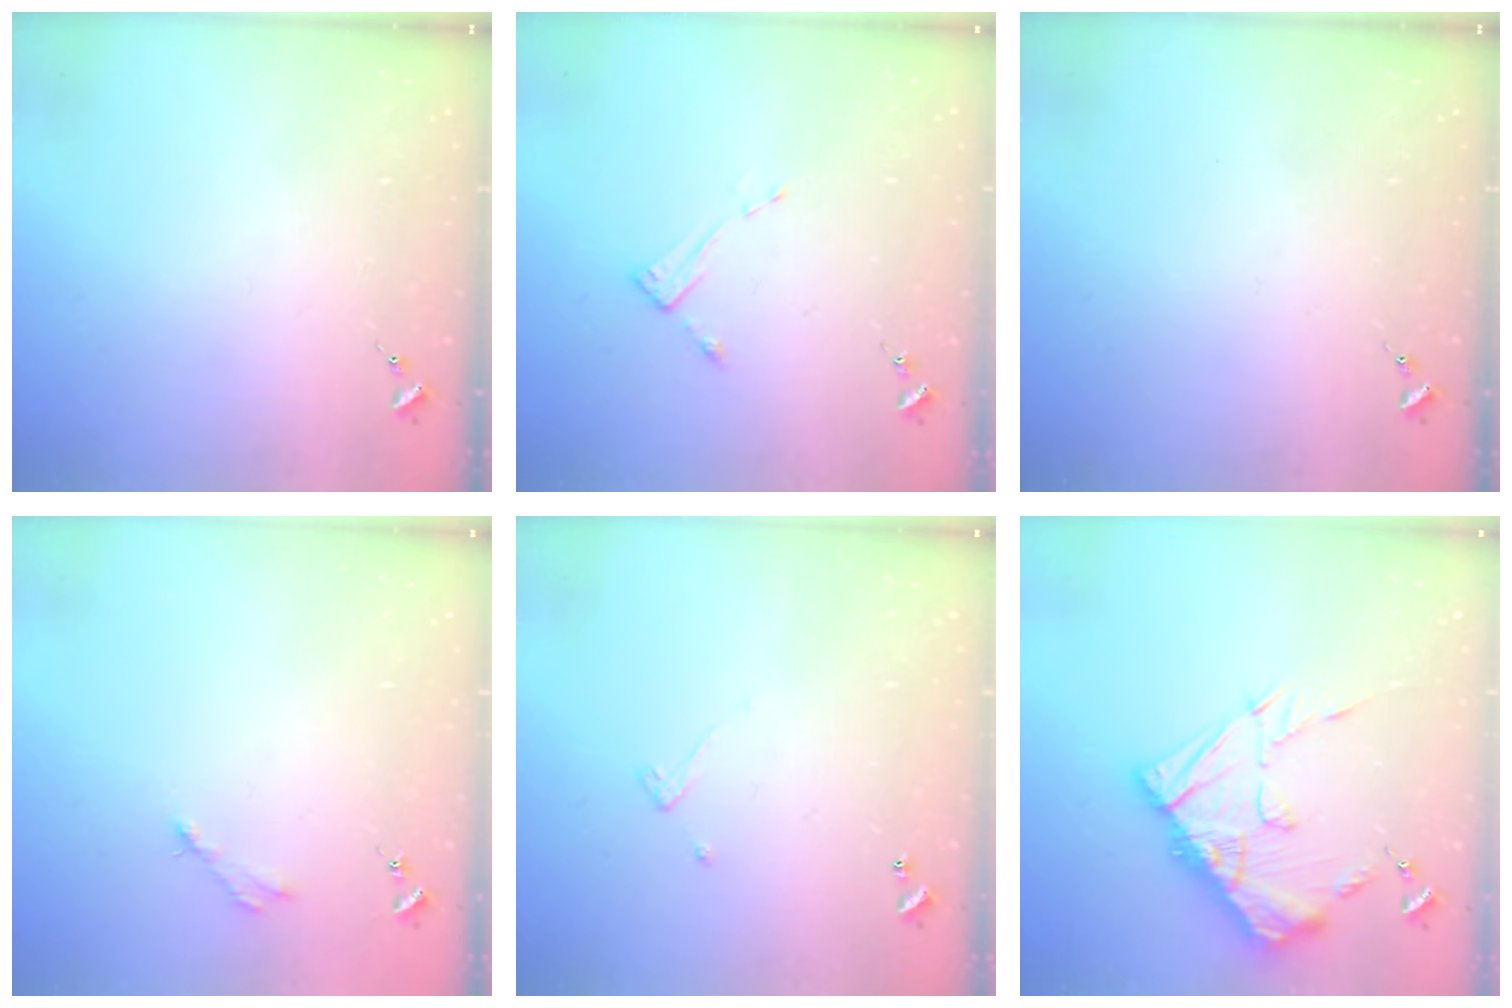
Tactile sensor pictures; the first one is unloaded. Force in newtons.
{"total": 2.6, "press": 2.6, "slide": 0.3}
{"total": 0.0}
{"total": 2.8, "press": 2.8, "slide": 0.4}
{"total": 3.4, "press": 3.4, "slide": 0.5}
{"total": 18.5, "press": 18.5, "slide": 1.8}